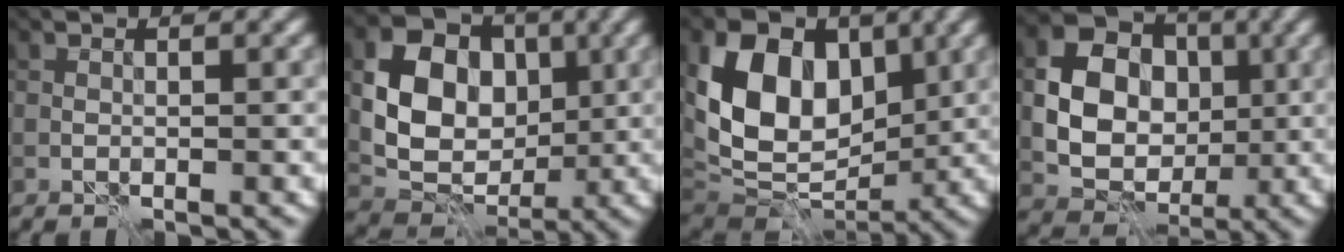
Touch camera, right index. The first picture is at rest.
{"total": 10.1, "force": [1.4, 8.0, 6.0], "torque": [-0.099, 0.002, 0.015]}
{"total": 12.3, "force": [2.3, 8.6, 8.5], "torque": [-0.159, 0.005, 0.034]}
{"total": 10.6, "force": [0.7, 9.0, 5.6], "torque": [-0.087, 0.015, 0.004]}